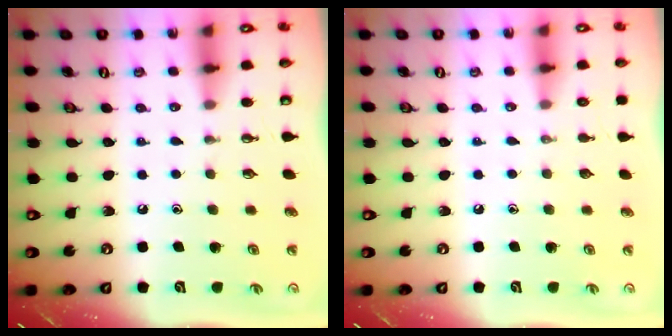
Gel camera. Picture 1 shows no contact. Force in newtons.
{"total": 0.0}